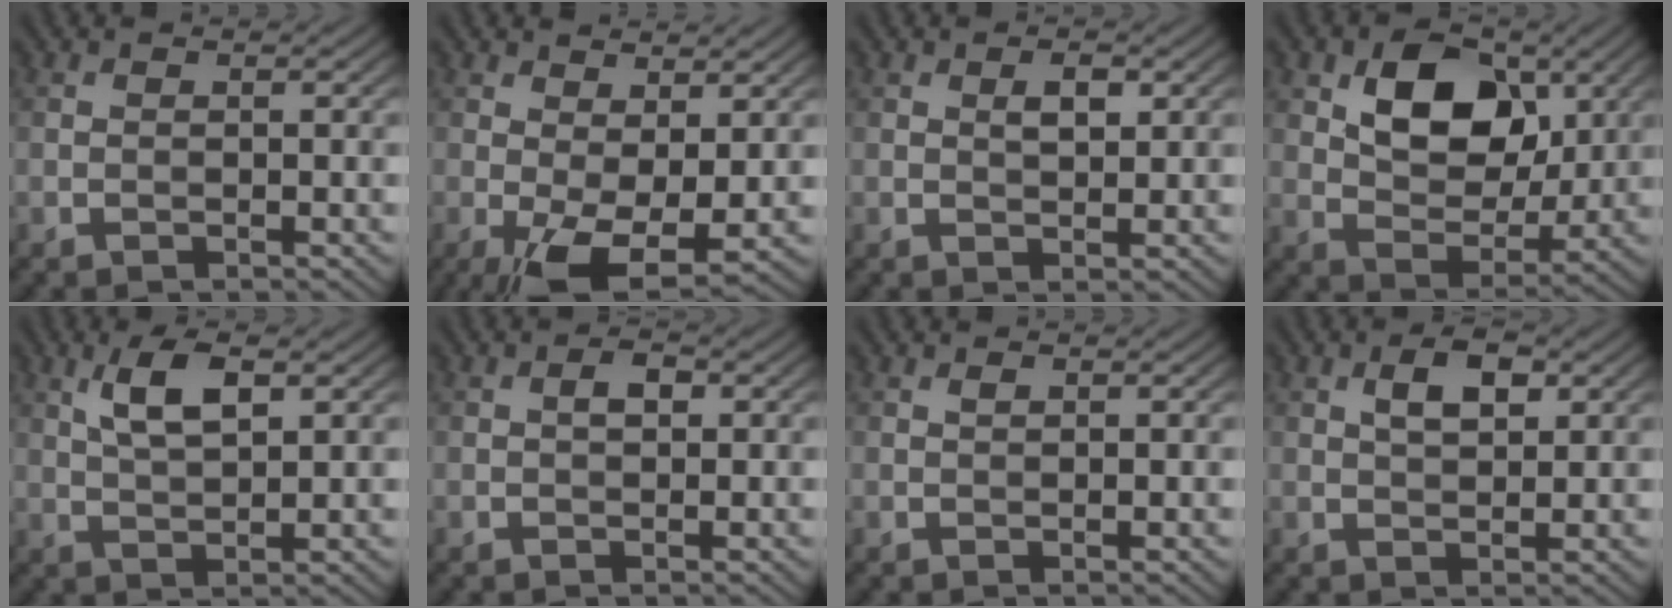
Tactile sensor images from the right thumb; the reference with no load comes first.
{"total": 7.0, "force": [-0.9, 2.8, 6.3], "torque": [-0.126, -0.003, -0.012]}
{"total": 2.0, "force": [0.7, 0.9, 1.6], "torque": [-0.027, -0.003, 0.014]}
{"total": 9.8, "force": [3.4, 6.5, 6.6], "torque": [-0.120, -0.002, 0.054]}
{"total": 5.0, "force": [2.1, 1.6, 4.2], "torque": [-0.093, 0.001, 0.042]}
{"total": 1.6, "force": [0.3, 0.8, 1.4], "torque": [-0.021, 0.003, 0.002]}
{"total": 0.5, "force": [0.4, 0.2, 0.4], "torque": [-0.006, -0.002, 0.007]}
{"total": 3.6, "force": [1.4, 1.8, 2.9], "torque": [-0.052, 0.004, 0.024]}